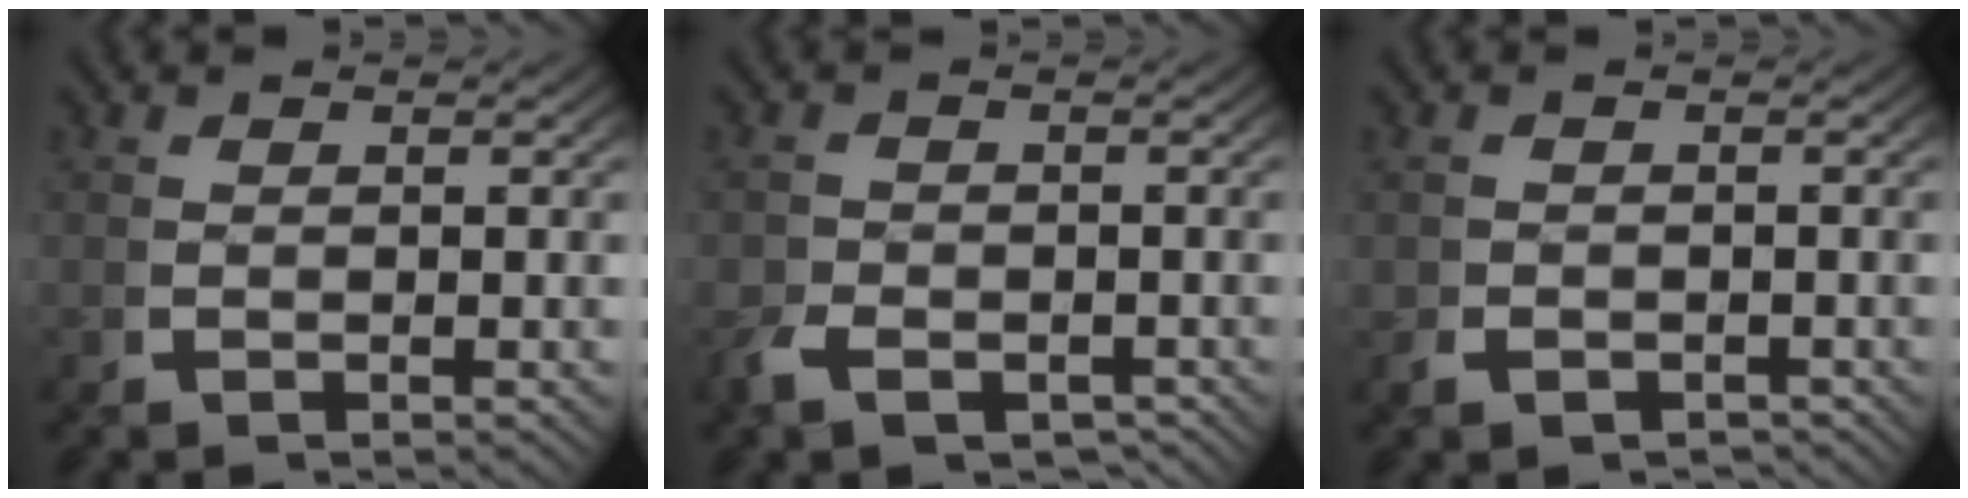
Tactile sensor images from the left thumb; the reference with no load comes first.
{"total": 2.8, "force": [-2.0, 1.6, 1.1], "torque": [-0.017, -0.009, -0.034]}
{"total": 1.6, "force": [-1.3, 0.8, 0.4], "torque": [-0.007, -0.006, -0.020]}